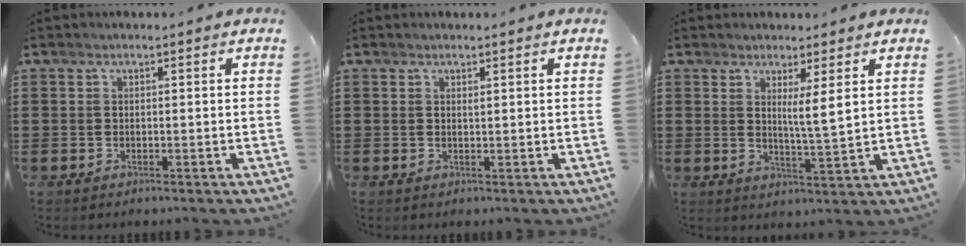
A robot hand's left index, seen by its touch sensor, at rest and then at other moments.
{"total": 0.5, "force": [0.4, 0.1, 0.3], "torque": [-0.008, 0.001, 0.009]}
{"total": 4.3, "force": [2.6, -0.3, 3.5], "torque": [-0.059, -0.017, 0.039]}